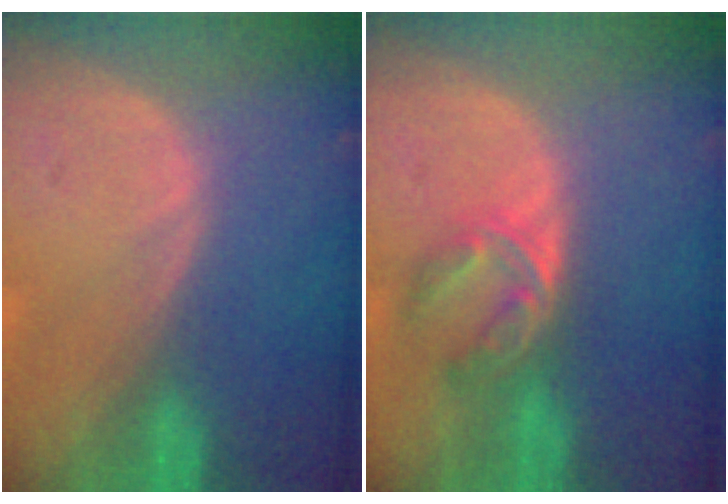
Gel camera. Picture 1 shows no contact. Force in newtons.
{"total": 5.6, "press": 4.6, "slide": 3.2}